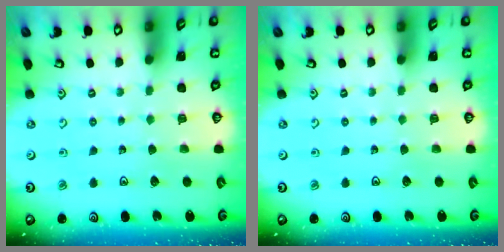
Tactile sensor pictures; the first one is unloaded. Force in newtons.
{"total": 0.0}